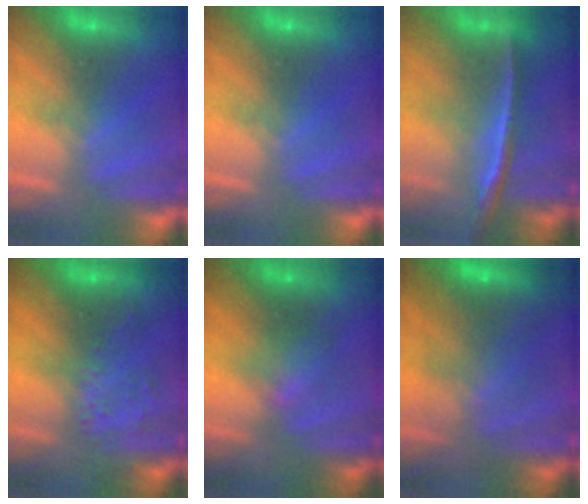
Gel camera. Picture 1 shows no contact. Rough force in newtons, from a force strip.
{"total": 0.0}
{"total": 1.3}
{"total": 2.7}
{"total": 2.3}
{"total": 6.9}